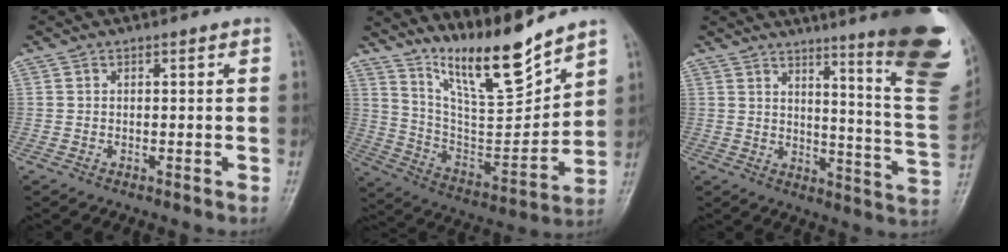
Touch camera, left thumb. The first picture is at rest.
{"total": 15.5, "force": [12.7, 2.4, 8.6], "torque": [-0.115, -0.093, 0.237]}
{"total": 23.0, "force": [13.5, 2.8, 18.4], "torque": [-0.203, -0.090, 0.170]}